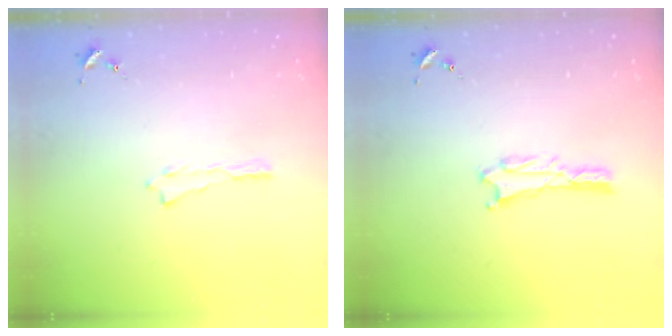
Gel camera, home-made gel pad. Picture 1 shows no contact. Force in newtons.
{"total": 1.0, "press": 1.0, "slide": 0.1}